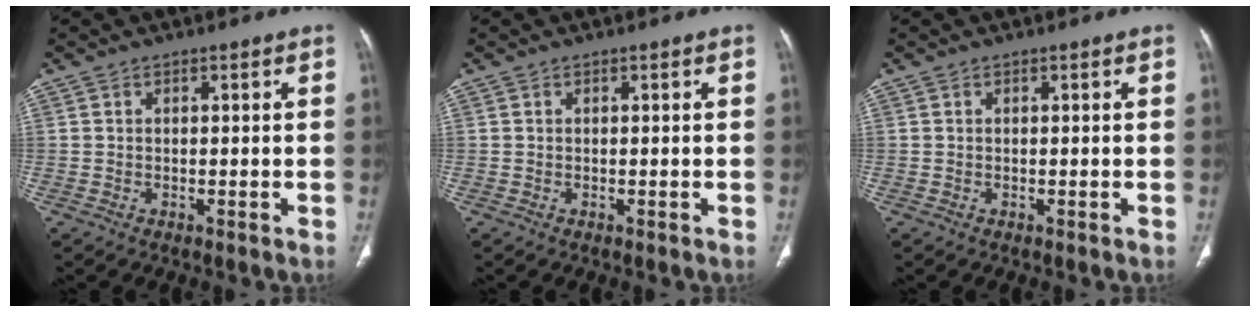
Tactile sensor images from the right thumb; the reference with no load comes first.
{"total": 0.0}
{"total": 0.0}